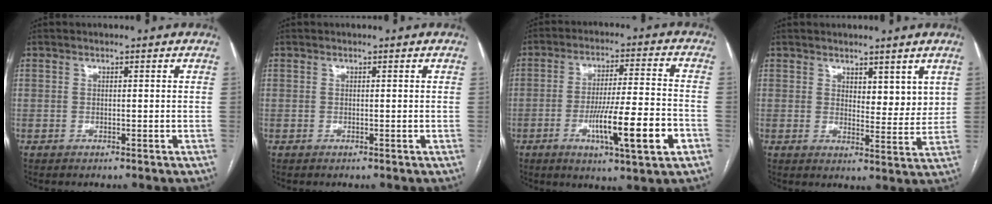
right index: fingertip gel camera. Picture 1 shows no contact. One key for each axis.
{"total": 0.0}
{"total": 13.1, "fx": -4.7, "fy": 0.9, "fz": 12.1, "tx": -0.201, "ty": -0.007, "tz": -0.072}
{"total": 5.0, "fx": 3.0, "fy": 2.4, "fz": 3.3, "tx": -0.037, "ty": -0.014, "tz": 0.047}